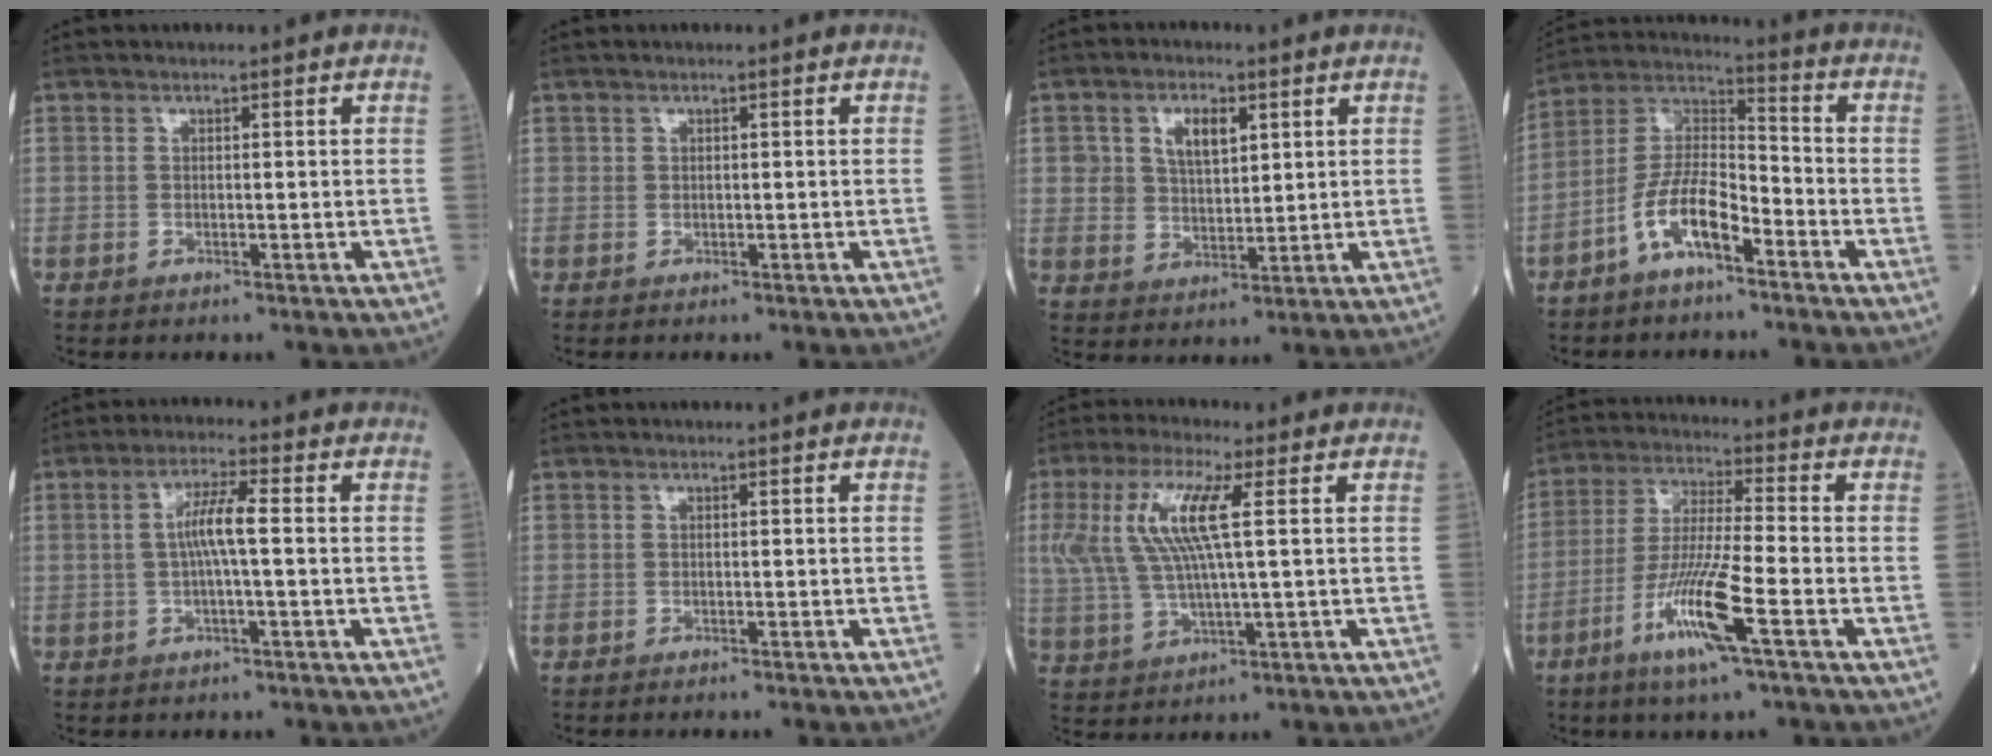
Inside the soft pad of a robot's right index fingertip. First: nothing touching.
{"total": 0.0}
{"total": 6.0, "force": [2.5, 3.6, 4.0], "torque": [-0.077, 0.012, 0.052]}
{"total": 9.7, "force": [-5.3, 3.1, 7.6], "torque": [-0.163, 0.014, -0.104]}
{"total": 5.0, "force": [0.0, 0.1, 5.0], "torque": [-0.096, 0.010, -0.001]}
{"total": 1.6, "force": [-1.4, 0.0, 0.7], "torque": [-0.010, -0.001, -0.017]}
{"total": 10.2, "force": [2.6, 1.3, 9.8], "torque": [-0.232, 0.019, 0.051]}
{"total": 11.4, "force": [-5.2, -0.1, 10.1], "torque": [-0.205, -0.015, -0.101]}